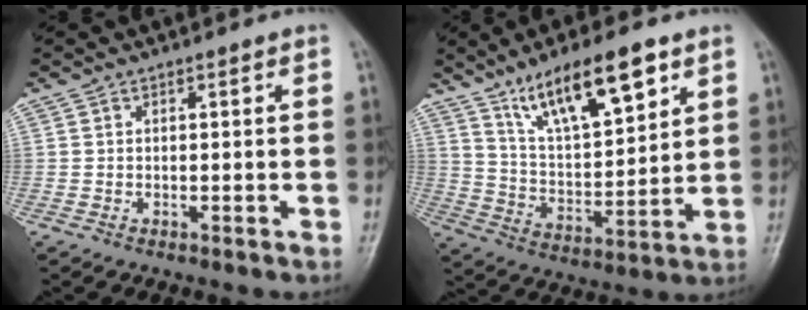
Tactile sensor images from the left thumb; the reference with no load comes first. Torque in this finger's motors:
{"motor_torque": [0.71, 0.26, 1.25, -1.51, 0.29]}